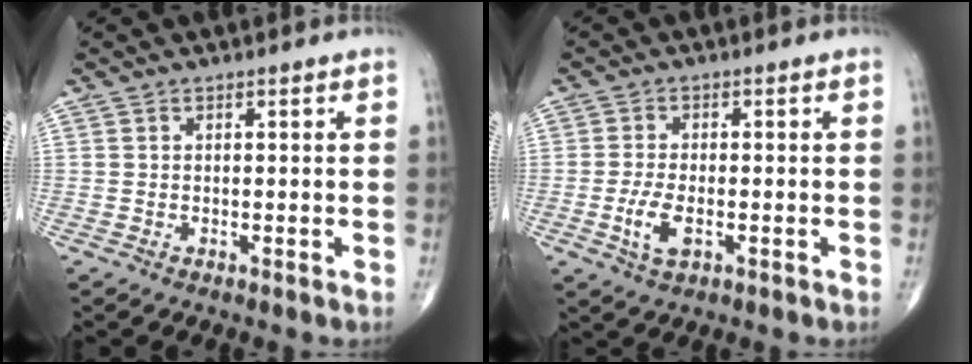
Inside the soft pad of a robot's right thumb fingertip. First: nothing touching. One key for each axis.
{"total": 5.0, "fx": -1.5, "fy": 2.3, "fz": 4.2, "tx": -0.089, "ty": 0.001, "tz": -0.025}